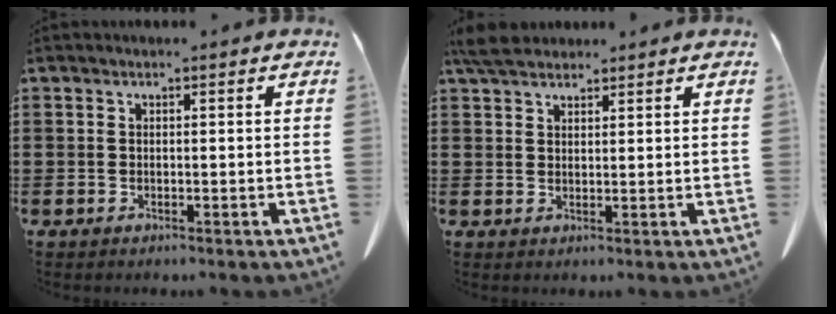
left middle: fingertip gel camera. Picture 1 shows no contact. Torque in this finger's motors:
{"motor_torque": [0.57, 0.27, 0.11, 0.03]}